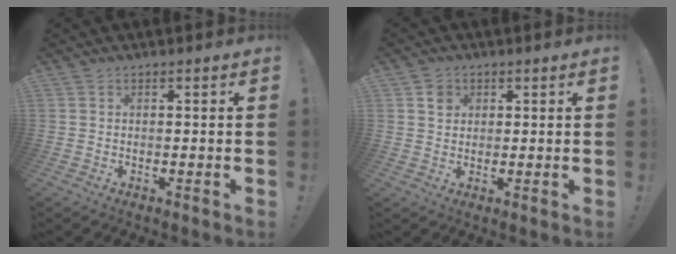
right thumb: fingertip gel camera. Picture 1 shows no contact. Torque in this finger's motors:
{"motor_torque": [0.00, 0.11, 0.14, 0.33, 0.04]}